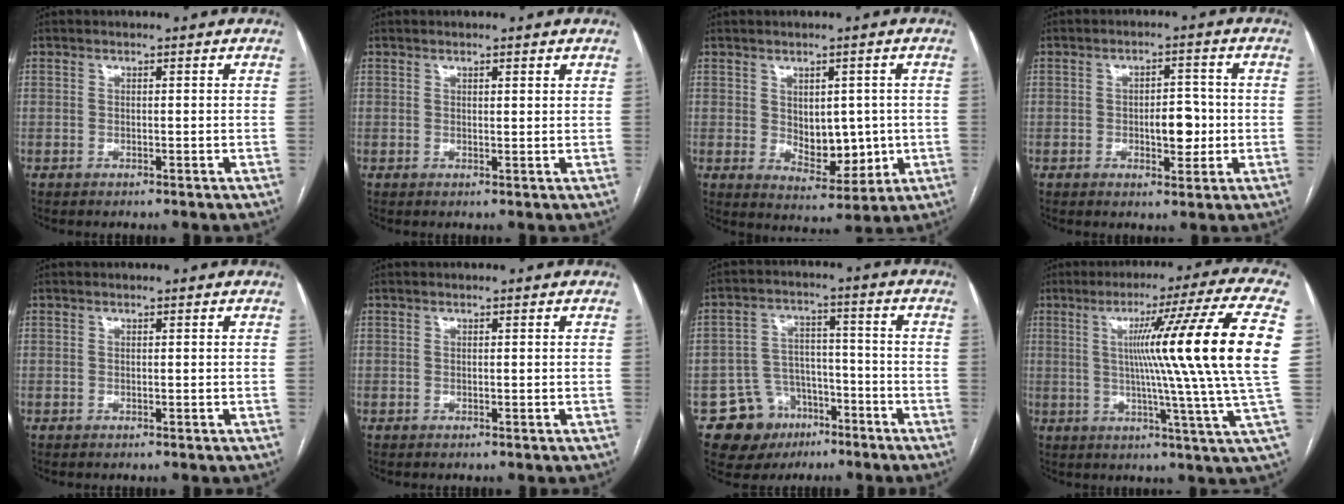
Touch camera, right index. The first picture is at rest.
{"total": 1.3, "force": [1.0, 0.2, 0.8], "torque": [-0.013, 0.001, 0.014]}
{"total": 7.4, "force": [0.1, 4.3, 6.1], "torque": [-0.082, -0.001, 0.019]}
{"total": 5.2, "force": [-0.7, 2.5, 4.5], "torque": [-0.061, 0.006, -0.006]}
{"total": 0.0}
{"total": 0.0}
{"total": 9.3, "force": [-5.3, 7.4, 1.7], "torque": [-0.021, 0.034, -0.072]}
{"total": 20.4, "force": [3.1, -3.1, 19.9], "torque": [-0.255, -0.003, 0.029]}